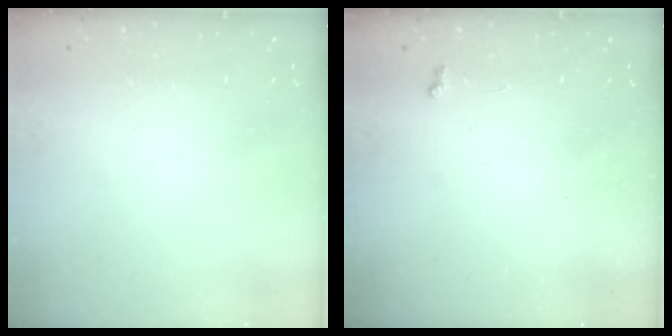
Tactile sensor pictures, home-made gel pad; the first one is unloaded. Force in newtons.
{"total": 4.2, "press": 4.1, "slide": 0.5}